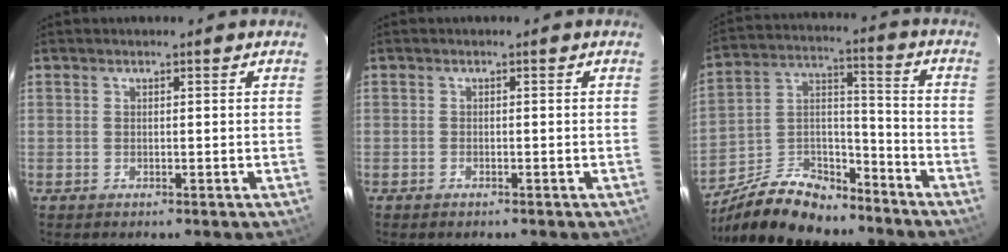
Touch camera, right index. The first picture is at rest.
{"total": 0.8, "force": [-0.6, 0.4, 0.2], "torque": [-0.005, 0.002, -0.011]}
{"total": 16.6, "force": [-12.4, 7.6, 7.9], "torque": [-0.171, 0.029, -0.207]}